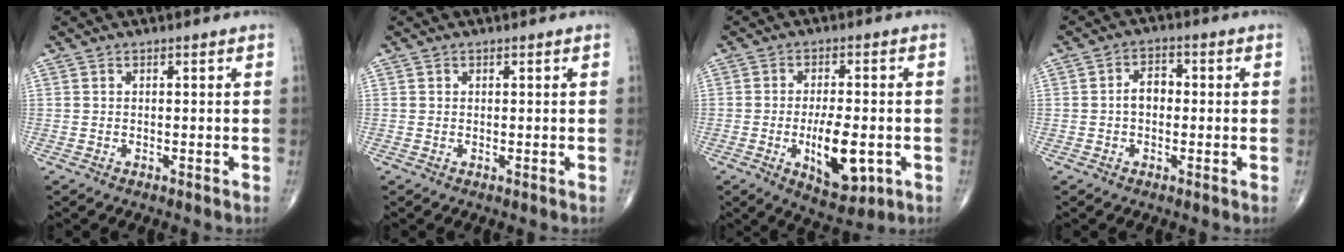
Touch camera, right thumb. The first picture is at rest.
{"total": 0.0}
{"total": 10.6, "force": [-2.6, 4.4, 9.3], "torque": [-0.137, -0.003, -0.033]}
{"total": 4.0, "force": [-0.3, 2.8, 2.9], "torque": [-0.039, 0.019, -0.013]}